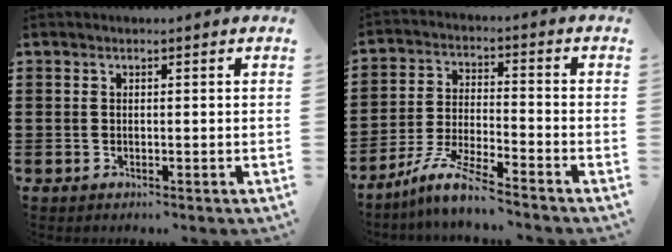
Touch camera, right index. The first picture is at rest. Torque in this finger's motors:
{"motor_torque": [1.43, 0.71, 0.43, 0.06]}